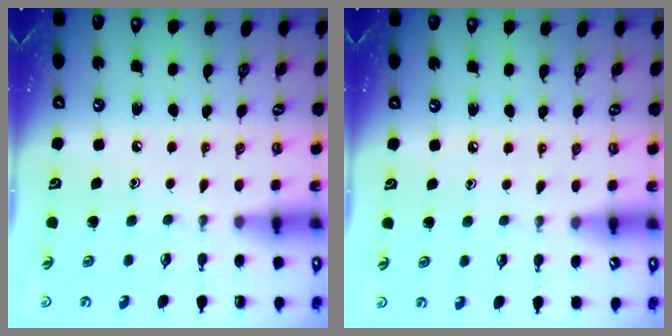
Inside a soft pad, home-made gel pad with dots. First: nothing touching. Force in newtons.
{"total": 2.8, "press": 2.8, "slide": 0.4}